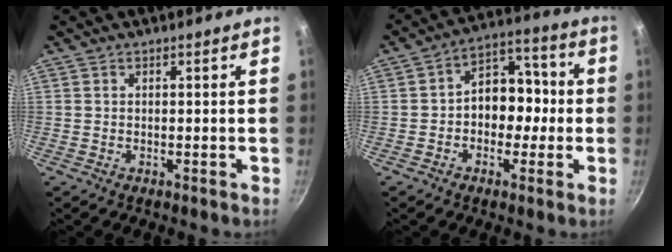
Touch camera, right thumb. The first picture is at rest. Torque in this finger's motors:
{"motor_torque": [-0.12, 0.40, 0.10, 0.12, 0.02]}